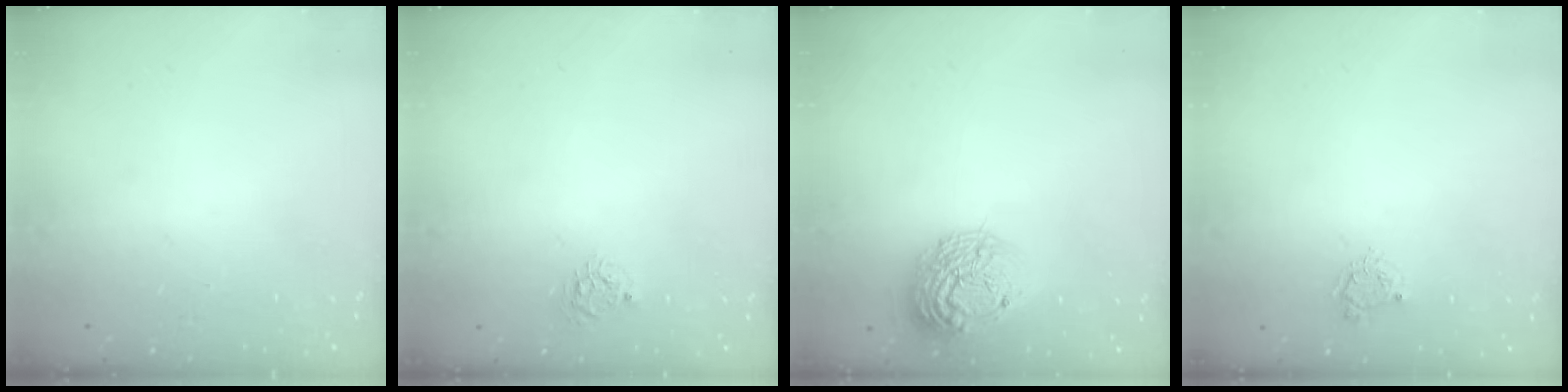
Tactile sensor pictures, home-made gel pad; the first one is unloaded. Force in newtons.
{"total": 5.7, "press": 5.7, "slide": 0.3}
{"total": 15.1, "press": 15.0, "slide": 1.0}
{"total": 3.9, "press": 3.8, "slide": 0.5}